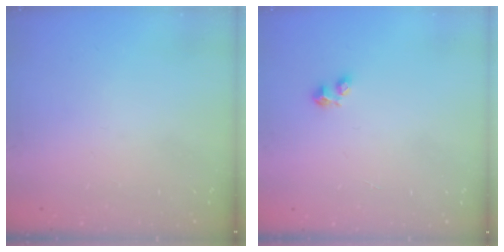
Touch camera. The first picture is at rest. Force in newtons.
{"total": 2.9, "press": 2.8, "slide": 0.6}